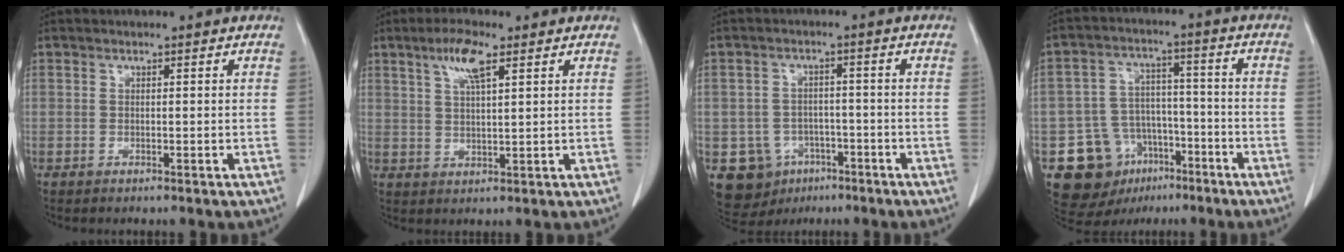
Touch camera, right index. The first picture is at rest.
{"total": 6.2, "force": [3.3, 1.5, 5.0], "torque": [-0.101, 0.006, 0.062]}
{"total": 9.6, "force": [-4.2, 8.2, 2.4], "torque": [-0.056, 0.017, -0.049]}
{"total": 13.5, "force": [-6.8, 10.5, 5.1], "torque": [-0.086, 0.046, -0.094]}